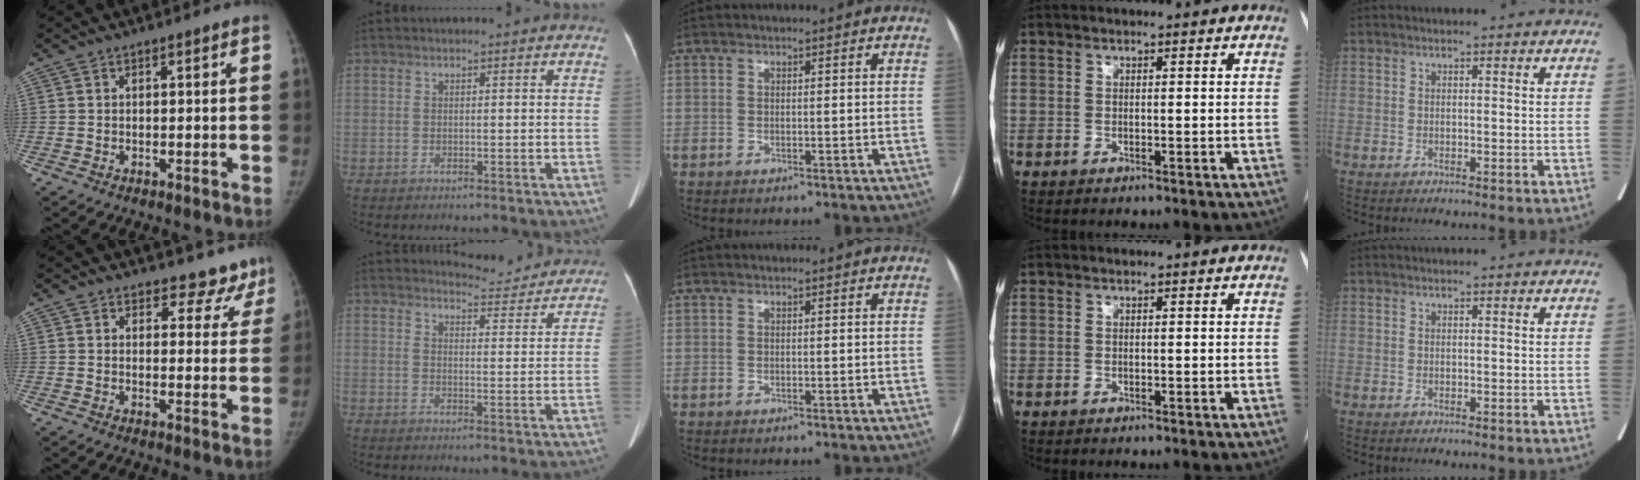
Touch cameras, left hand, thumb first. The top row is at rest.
{"thumb": {"total": 8.6, "force": [7.7, 3.8, 0.4], "torque": [0.051, -0.044, 0.068]}, "index": {"total": 8.9, "force": [8.9, 1.0, 0.0], "torque": [0.006, -0.015, 0.099]}}